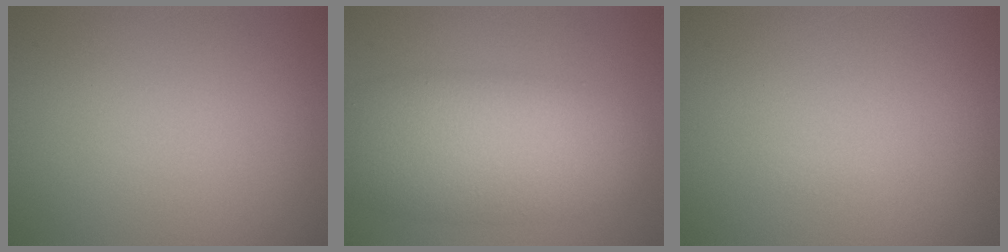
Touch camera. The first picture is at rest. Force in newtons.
{"total": 8.2, "press": 8.2, "slide": 0.3}
{"total": 0.0}